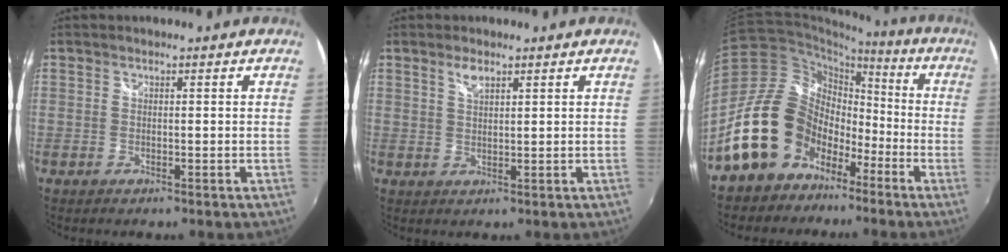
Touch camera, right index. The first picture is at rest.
{"total": 2.5, "force": [1.6, 0.9, 1.6], "torque": [-0.027, 0.002, 0.029]}
{"total": 18.1, "force": [-9.6, 13.3, 7.6], "torque": [-0.162, 0.033, -0.155]}